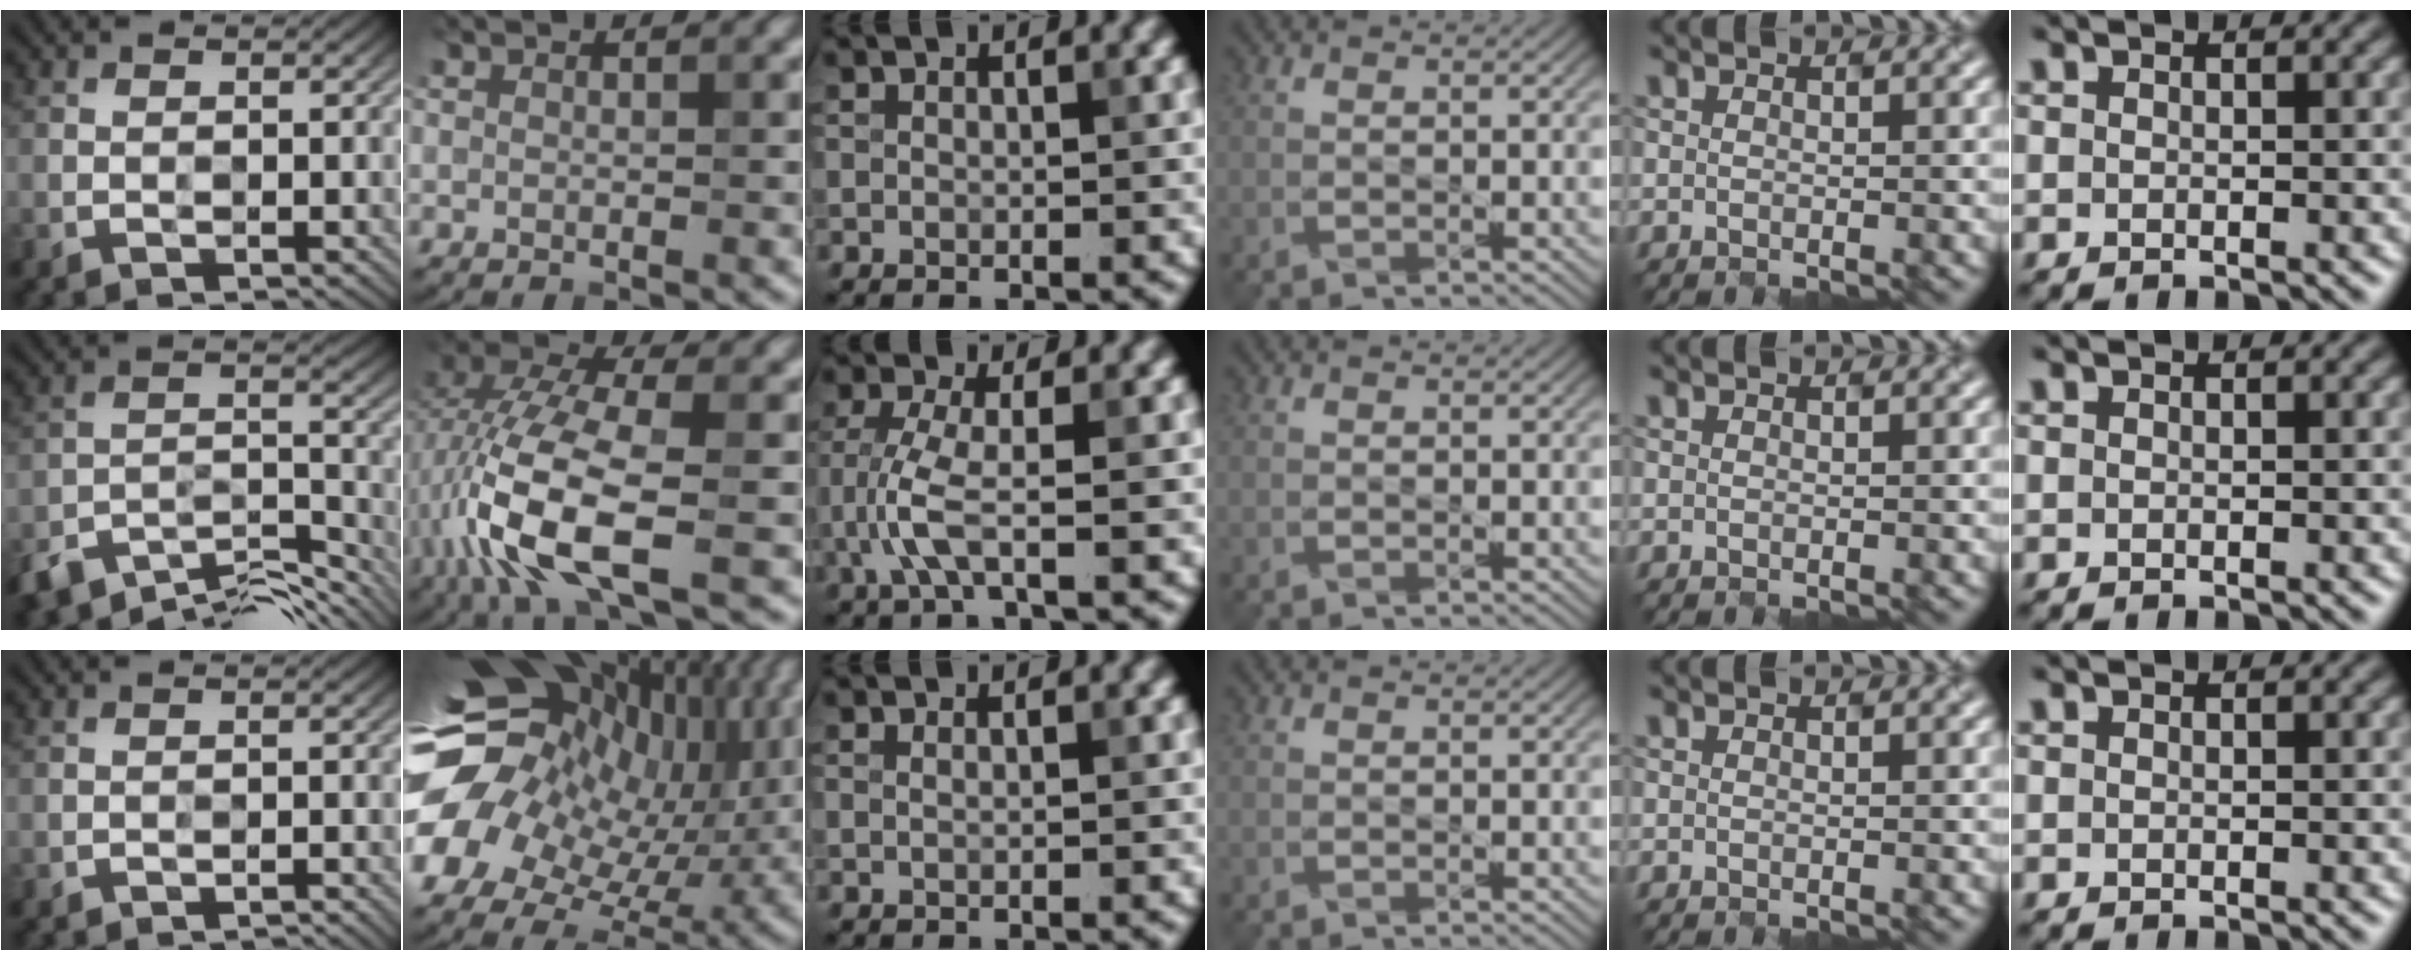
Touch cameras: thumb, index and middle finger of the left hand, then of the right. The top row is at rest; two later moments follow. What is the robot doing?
{"motion": "close", "object": "sandwich press"}